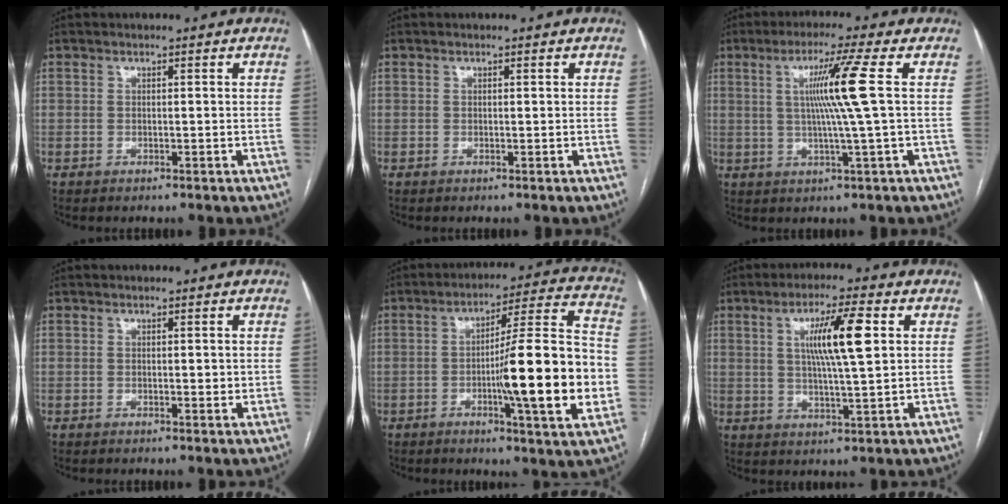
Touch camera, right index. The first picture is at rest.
{"total": 0.0}
{"total": 8.3, "force": [1.4, -2.2, 7.9], "torque": [-0.143, 0.000, 0.033]}
{"total": 1.4, "force": [0.2, 0.6, 1.3], "torque": [-0.018, -0.003, 0.002]}
{"total": 19.0, "force": [-3.5, 0.7, 18.6], "torque": [-0.263, 0.004, -0.053]}
{"total": 9.4, "force": [2.5, 0.4, 9.0], "torque": [-0.159, 0.002, 0.043]}